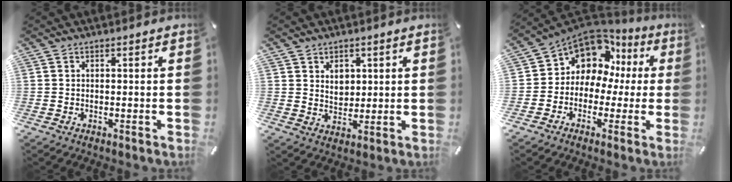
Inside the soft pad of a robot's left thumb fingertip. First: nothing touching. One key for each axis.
{"total": 4.6, "fx": 1.8, "fy": 3.9, "fz": 1.6, "tx": -0.021, "ty": -0.005, "tz": 0.029}
{"total": 9.7, "fx": 4.6, "fy": 7.8, "fz": 3.6, "tx": -0.093, "ty": -0.042, "tz": 0.089}